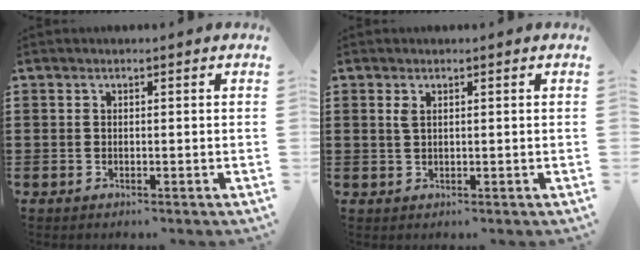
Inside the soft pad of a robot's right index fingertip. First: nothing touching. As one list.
[{"total": 1.4, "force": [0.5, 0.6, 1.1], "torque": [-0.025, 0.004, 0.009]}]